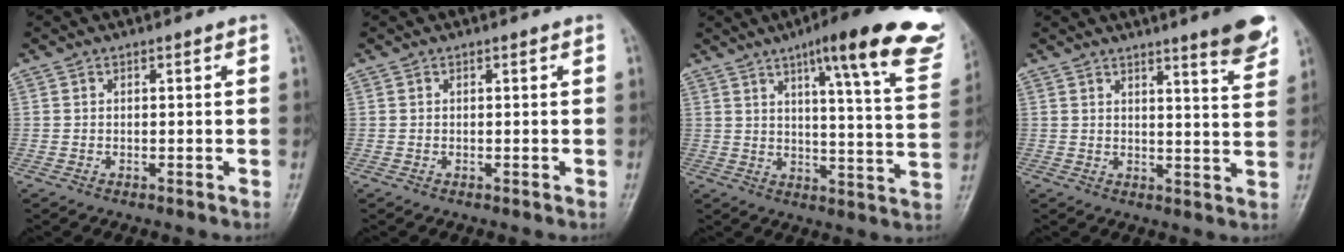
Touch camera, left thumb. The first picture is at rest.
{"total": 0.0}
{"total": 22.8, "force": [15.0, 3.5, 16.7], "torque": [-0.199, -0.058, 0.186]}
{"total": 7.7, "force": [5.3, 0.6, 5.5], "torque": [-0.062, -0.036, 0.067]}